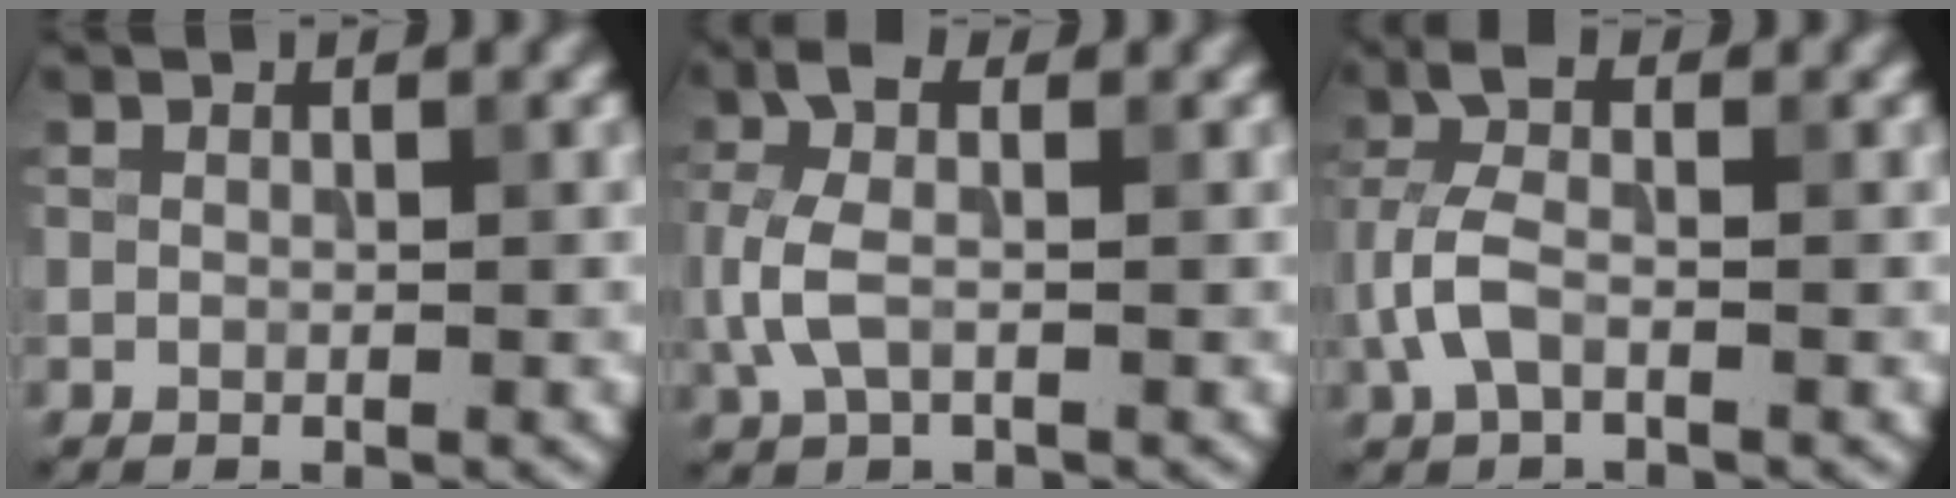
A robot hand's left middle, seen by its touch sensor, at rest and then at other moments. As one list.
[{"total": 4.0, "force": [-0.1, 2.0, 3.5], "torque": [-0.092, 0.008, -0.010]}, {"total": 3.6, "force": [-1.1, 1.7, 3.0], "torque": [-0.078, 0.008, -0.032]}]